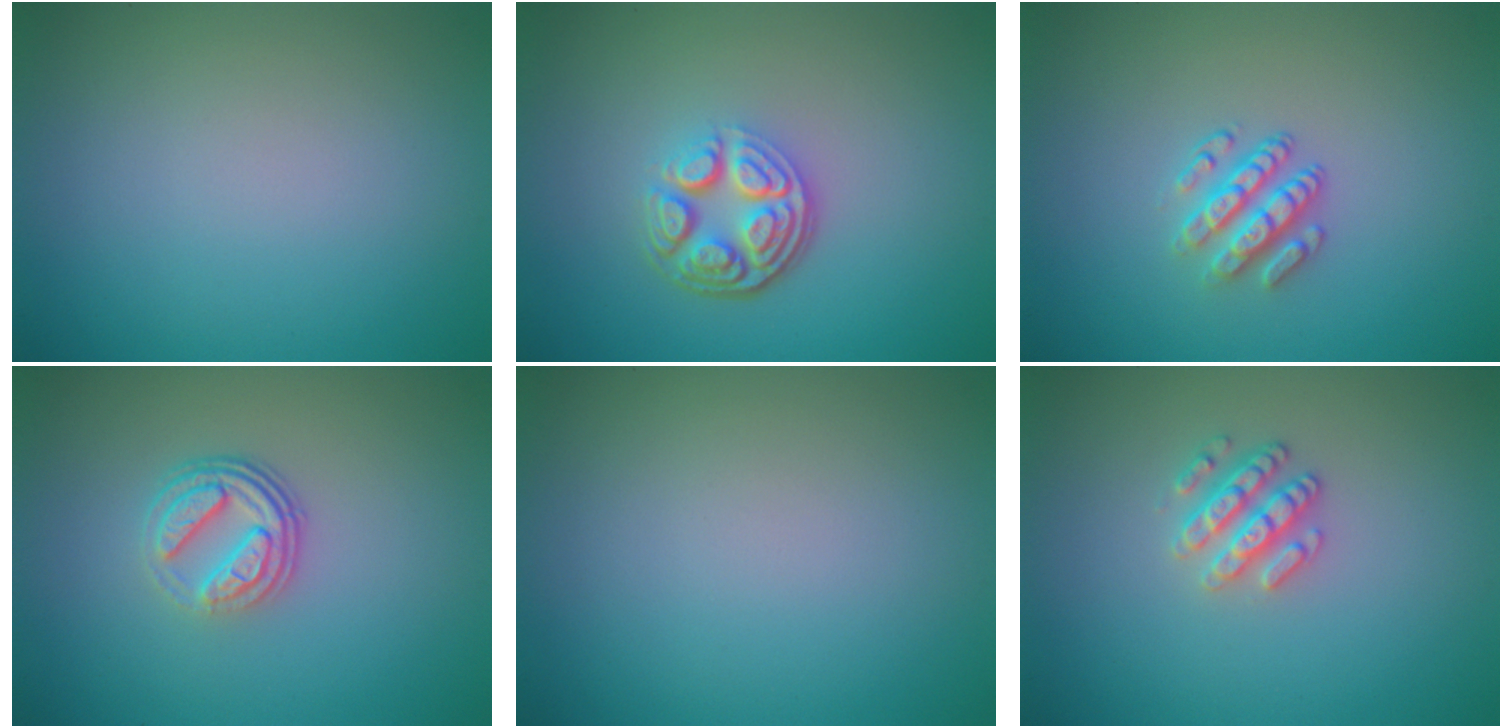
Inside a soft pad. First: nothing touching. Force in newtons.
{"total": 4.8, "press": 3.5, "slide": 3.3}
{"total": 2.9, "press": 2.4, "slide": 1.6}
{"total": 3.7, "press": 2.7, "slide": 2.6}
{"total": 0.0}
{"total": 2.5, "press": 2.4, "slide": 0.6}